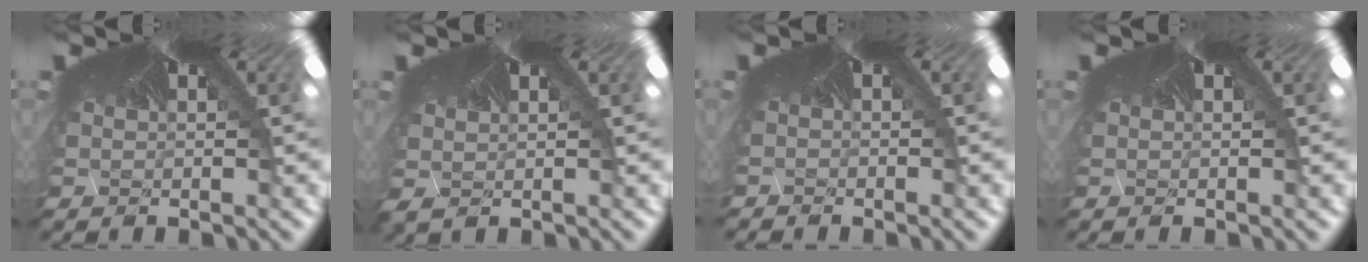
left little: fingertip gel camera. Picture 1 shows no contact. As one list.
[{"total": 0.7, "force": [0.1, 0.6, 0.3], "torque": [-0.023, -0.001, 0.007]}, {"total": 0.9, "force": [-0.9, -0.3, -0.1], "torque": [0.008, -0.016, -0.005]}, {"total": 0.0}]